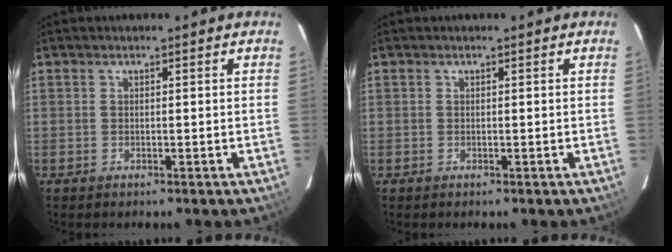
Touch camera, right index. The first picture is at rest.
{"total": 0.0}